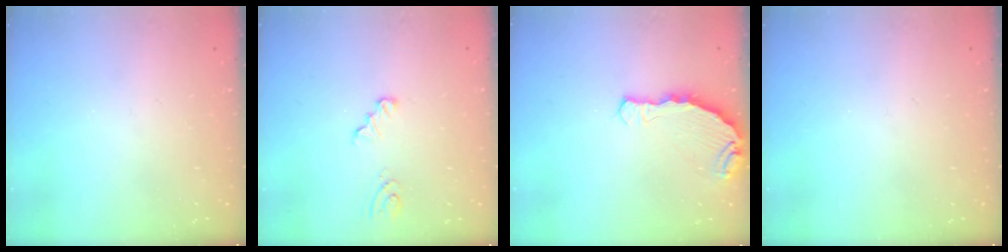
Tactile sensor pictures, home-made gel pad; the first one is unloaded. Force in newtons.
{"total": 4.3, "press": 4.2, "slide": 0.4}
{"total": 8.2, "press": 6.5, "slide": 5.1}
{"total": 0.0}